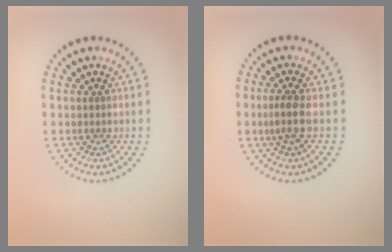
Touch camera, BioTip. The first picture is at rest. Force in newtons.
{"total": 2.2, "press": 1.8, "slide": 1.3}